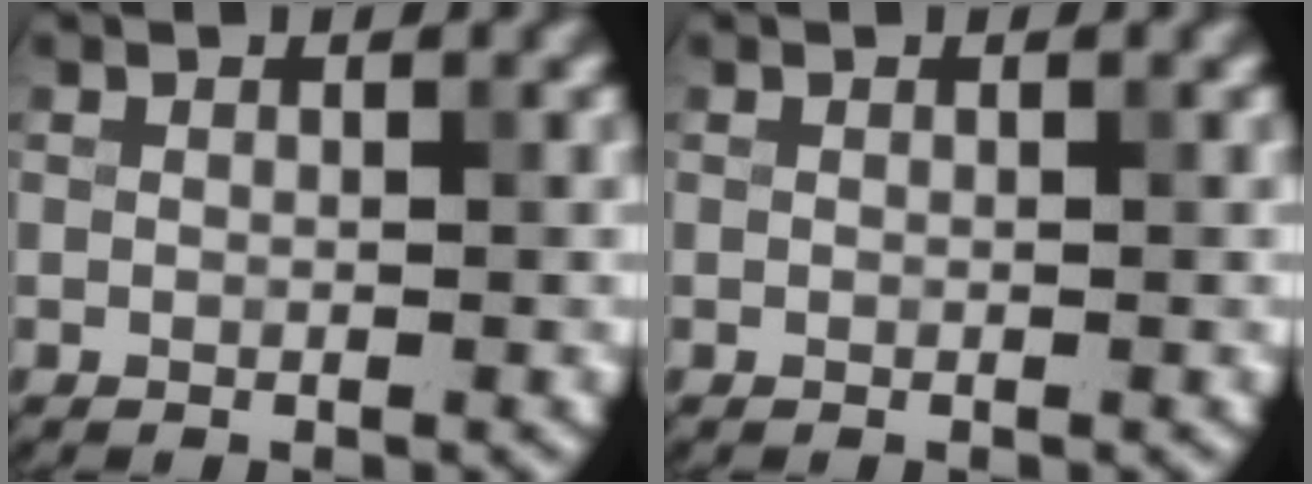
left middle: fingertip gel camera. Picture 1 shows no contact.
{"total": 0.0}